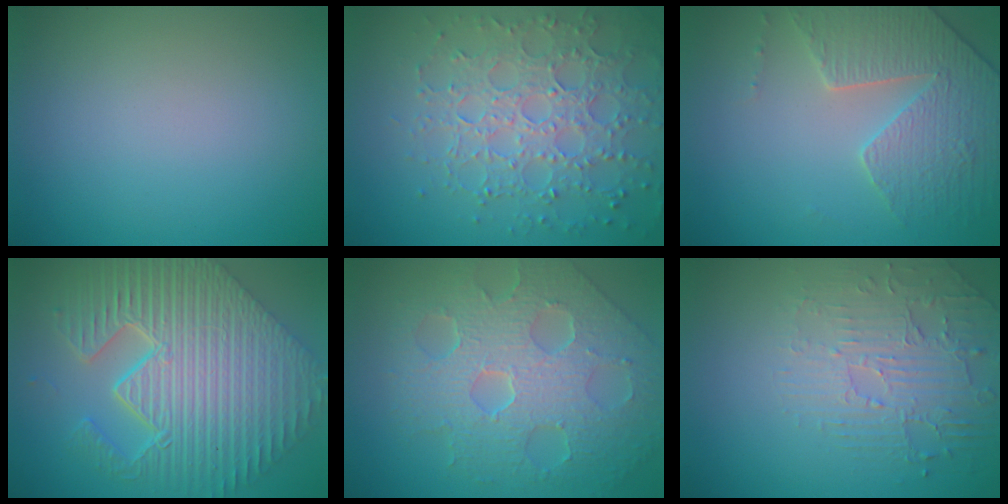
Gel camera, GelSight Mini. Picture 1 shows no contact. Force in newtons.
{"total": 6.5, "press": 5.3, "slide": 3.9}
{"total": 4.0, "press": 3.9, "slide": 1.2}
{"total": 11.6, "press": 7.8, "slide": 8.6}
{"total": 8.8, "press": 6.1, "slide": 6.3}
{"total": 2.6, "press": 2.1, "slide": 1.5}